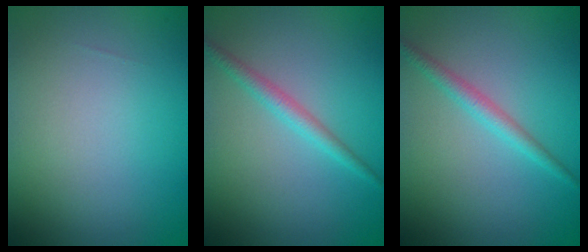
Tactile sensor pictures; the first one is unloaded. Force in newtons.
{"total": 1.8, "press": 1.8, "slide": 0.1}
{"total": 1.8, "press": 1.8, "slide": 0.1}